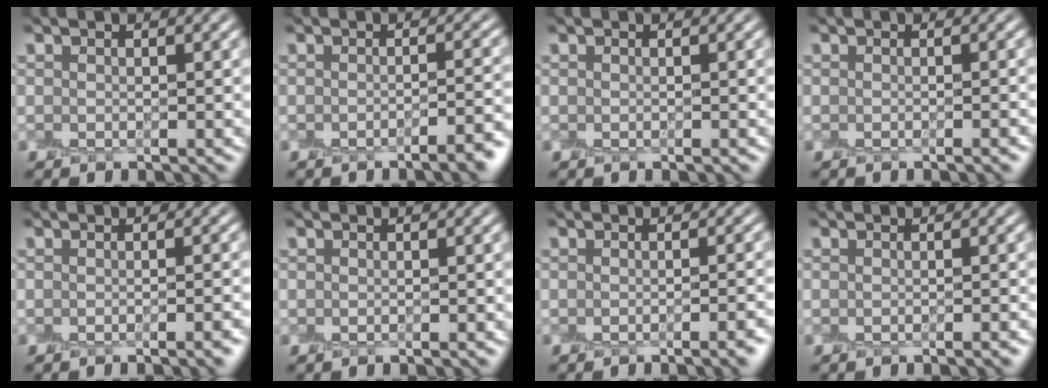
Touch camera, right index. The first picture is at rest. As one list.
[{"total": 3.3, "force": [-1.9, 0.8, 2.5], "torque": [-0.020, 0.005, -0.032]}, {"total": 0.0}, {"total": 1.5, "force": [-0.7, 0.4, 1.3], "torque": [-0.007, 0.001, -0.009]}, {"total": 2.6, "force": [-1.2, 0.8, 2.2], "torque": [-0.013, 0.002, -0.015]}, {"total": 0.0}, {"total": 2.9, "force": [-1.3, 0.9, 2.4], "torque": [-0.015, 0.003, -0.019]}, {"total": 1.2, "force": [-0.6, 0.3, 1.0], "torque": [-0.007, 0.001, -0.010]}]